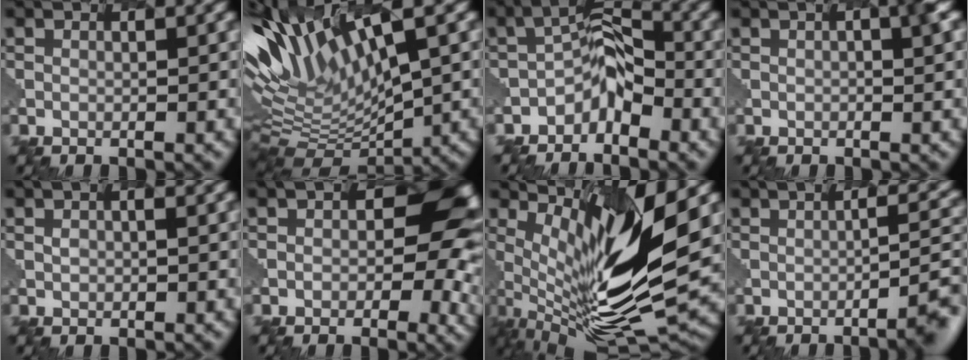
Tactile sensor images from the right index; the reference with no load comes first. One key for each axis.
{"total": 9.4, "fx": 3.9, "fy": 3.5, "fz": 7.8, "tx": -0.198, "ty": 0.008, "tz": 0.073}
{"total": 3.0, "fx": -2.3, "fy": 1.8, "fz": 0.7, "tx": -0.037, "ty": 0.021, "tz": -0.077}
{"total": 2.2, "fx": 0.6, "fy": 0.2, "fz": 2.1, "tx": -0.036, "ty": 0.001, "tz": -0.008}
{"total": 0.9, "fx": 0.3, "fy": 0.9, "fz": 0.1, "tx": -0.028, "ty": -0.004, "tz": -0.003}
{"total": 5.6, "fx": 1.4, "fy": 4.1, "fz": 3.6, "tx": -0.054, "ty": 0.009, "tz": -0.011}
{"total": 10.5, "fx": 3.3, "fy": 1.4, "fz": 9.9, "tx": -0.214, "ty": 0.001, "tz": 0.056}
{"total": 2.6, "fx": -0.3, "fy": 0.0, "fz": 2.6, "tx": -0.040, "ty": 0.007, "tz": -0.022}